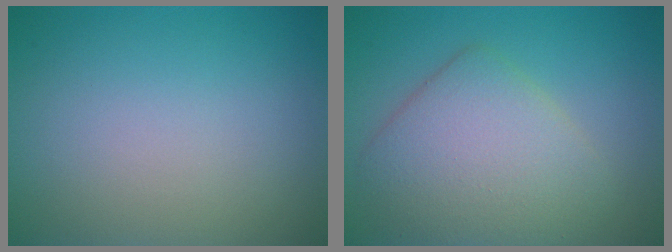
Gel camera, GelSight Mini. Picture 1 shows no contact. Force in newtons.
{"total": 6.1, "press": 6.1, "slide": 0.4}